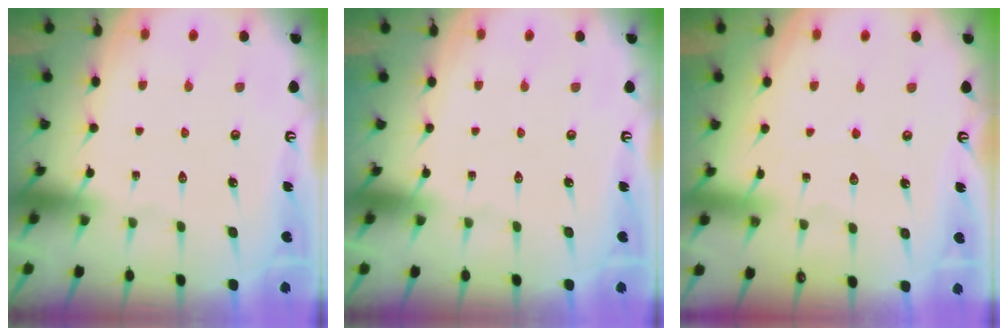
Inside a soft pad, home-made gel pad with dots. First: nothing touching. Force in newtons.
{"total": 0.0}
{"total": 5.3, "press": 5.3, "slide": 0.4}